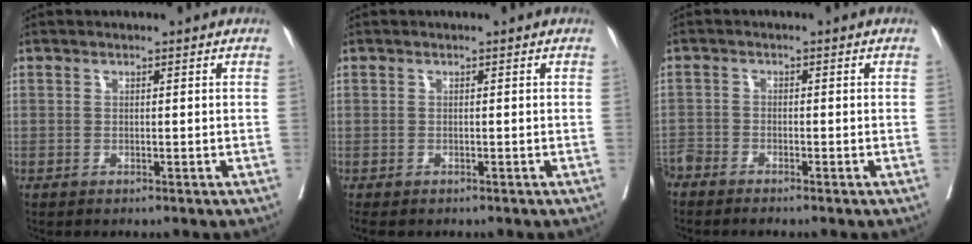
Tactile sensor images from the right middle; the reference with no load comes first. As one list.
[{"total": 2.4, "force": [-1.9, 0.9, 1.0], "torque": [-0.013, -0.007, -0.025]}, {"total": 3.2, "force": [-3.1, 0.4, 0.7], "torque": [-0.005, -0.007, -0.061]}]